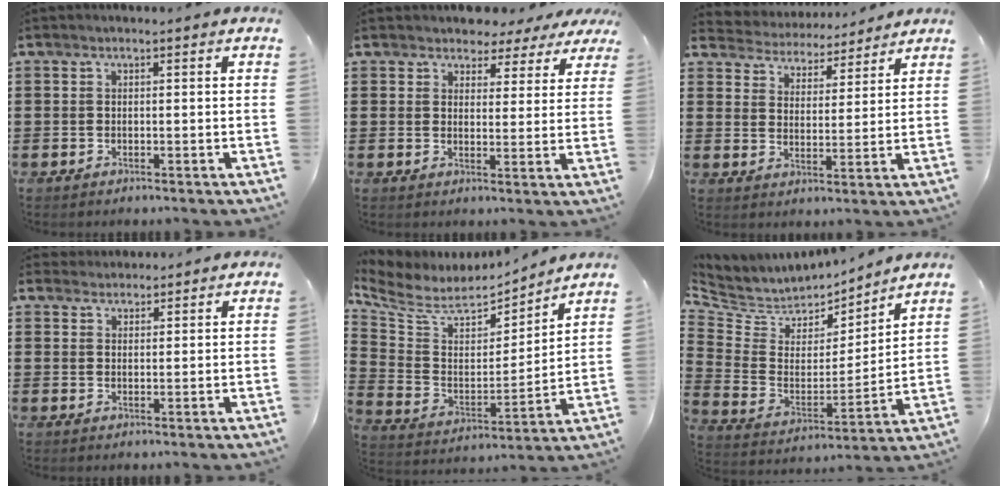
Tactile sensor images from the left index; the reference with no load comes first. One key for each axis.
{"total": 3.6, "fx": 3.1, "fy": 1.8, "fz": 0.1, "tx": -0.013, "ty": -0.010, "tz": 0.053}
{"total": 4.2, "fx": 4.1, "fy": 0.4, "fz": -0.5, "tx": -0.017, "ty": -0.030, "tz": 0.068}
{"total": 2.1, "fx": 2.0, "fy": 0.5, "fz": -0.3, "tx": -0.001, "ty": 0.002, "tz": 0.040}
{"total": 7.6, "fx": 6.3, "fy": 3.3, "fz": 2.9, "tx": -0.093, "ty": -0.043, "tz": 0.109}
{"total": 5.7, "fx": 4.9, "fy": 2.9, "fz": 0.5, "tx": -0.046, "ty": -0.044, "tz": 0.085}